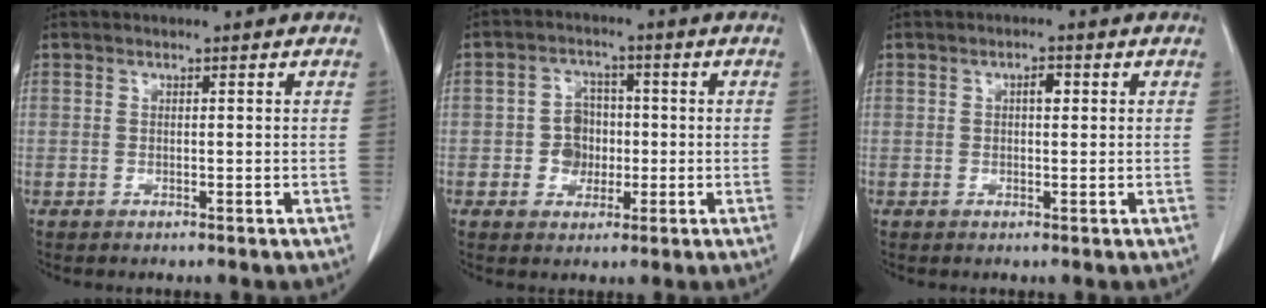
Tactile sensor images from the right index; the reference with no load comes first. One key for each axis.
{"total": 4.6, "fx": -0.6, "fy": 4.2, "fz": 1.9, "tx": -0.030, "ty": 0.015, "tz": -0.004}
{"total": 1.7, "fx": 0.4, "fy": 0.7, "fz": 1.4, "tx": -0.023, "ty": 0.003, "tz": 0.006}